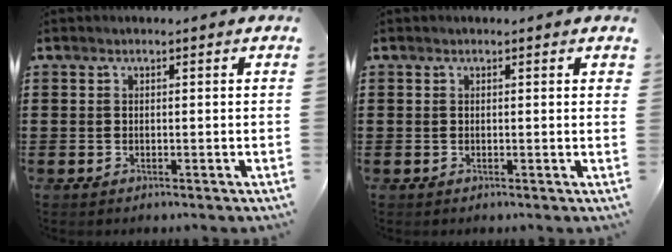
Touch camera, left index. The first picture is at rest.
{"total": 0.5, "force": [0.2, 0.0, 0.5], "torque": [-0.002, -0.002, 0.003]}